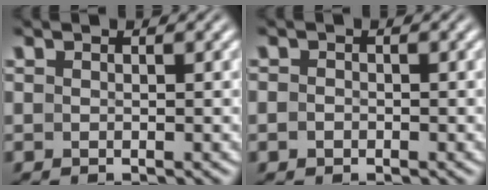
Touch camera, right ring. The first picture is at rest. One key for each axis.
{"total": 0.9, "fx": -0.5, "fy": 0.7, "fz": 0.1, "tx": -0.010, "ty": -0.009, "tz": -0.005}